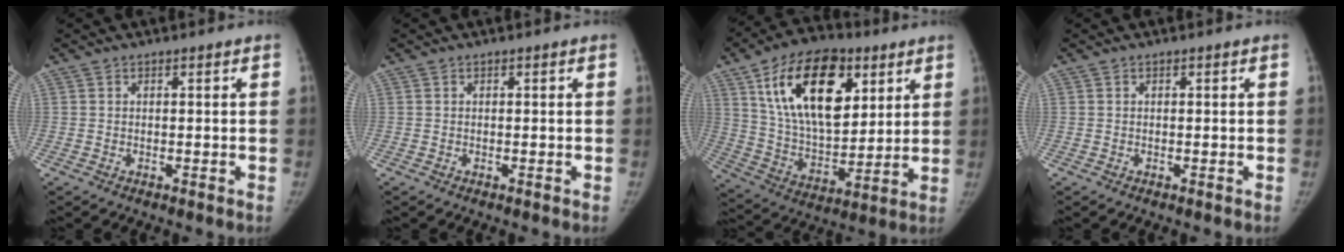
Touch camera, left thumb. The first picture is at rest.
{"total": 0.0}
{"total": 23.5, "force": [9.9, 13.1, 16.9], "torque": [-0.254, -0.033, 0.172]}
{"total": 0.0}